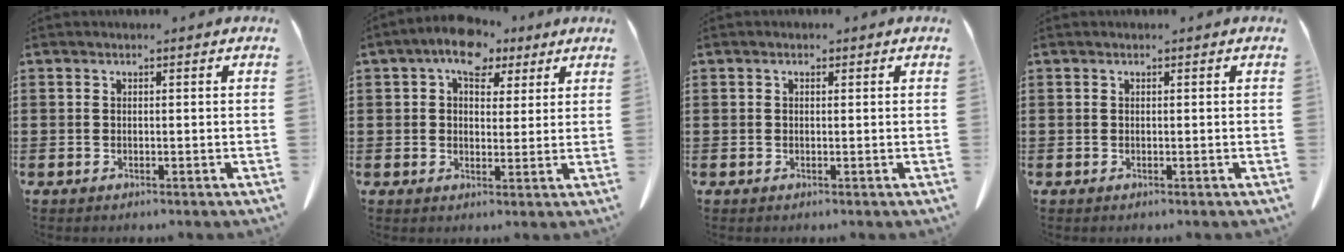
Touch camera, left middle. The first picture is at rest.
{"total": 6.8, "force": [4.5, 3.8, 3.4], "torque": [-0.062, -0.002, 0.076]}
{"total": 0.0}
{"total": 0.0}